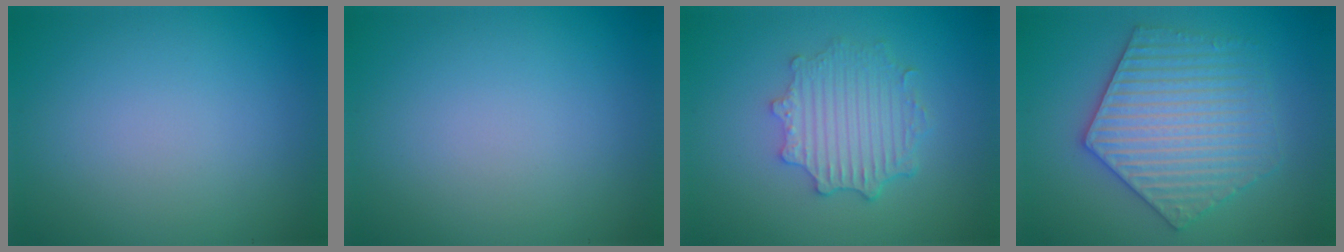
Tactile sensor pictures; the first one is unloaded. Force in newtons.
{"total": 0.0}
{"total": 4.3, "press": 3.5, "slide": 2.4}
{"total": 5.9, "press": 5.8, "slide": 0.9}